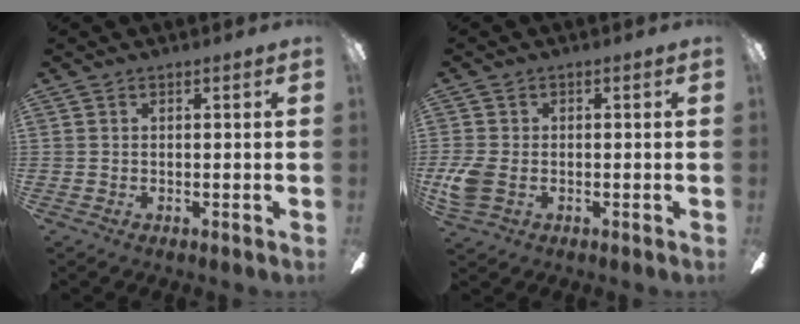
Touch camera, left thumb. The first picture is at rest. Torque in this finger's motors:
{"motor_torque": [-0.36, 0.45, -0.07, 0.11, 0.04]}